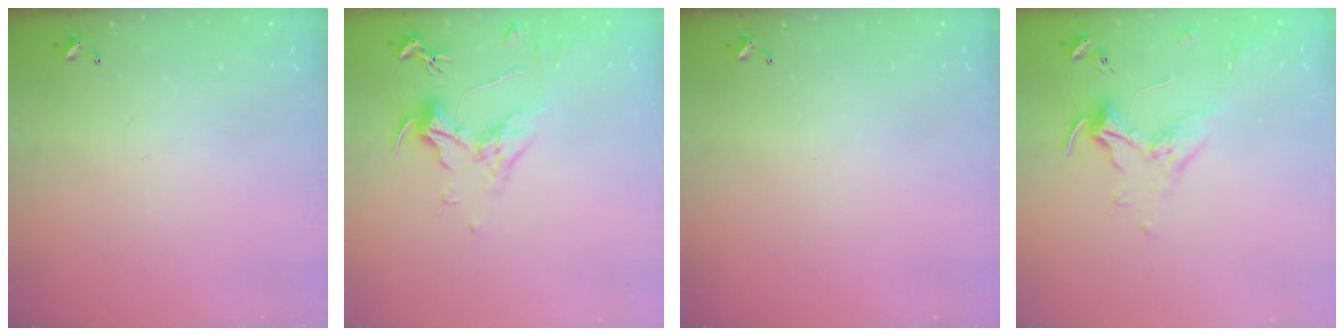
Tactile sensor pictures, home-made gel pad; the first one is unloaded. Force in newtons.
{"total": 1.5, "press": 1.3, "slide": 0.8}
{"total": 0.0}
{"total": 1.7, "press": 1.5, "slide": 0.9}